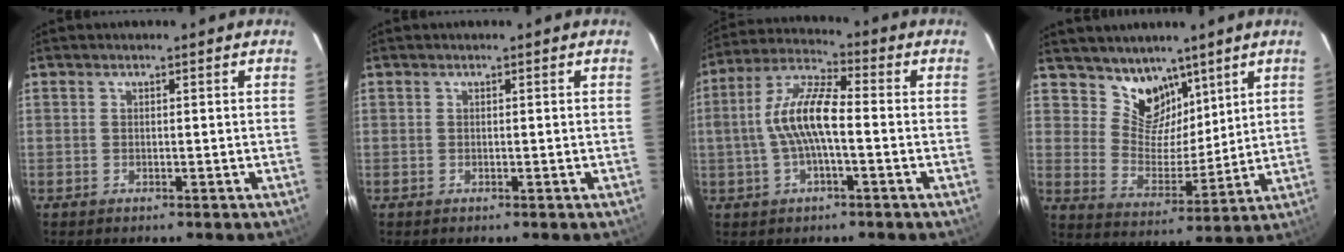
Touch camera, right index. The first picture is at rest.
{"total": 0.0}
{"total": 10.7, "force": [-1.1, 3.2, 10.2], "torque": [-0.210, 0.015, -0.024]}
{"total": 9.6, "force": [7.0, 6.0, 2.7], "torque": [-0.041, -0.009, 0.132]}